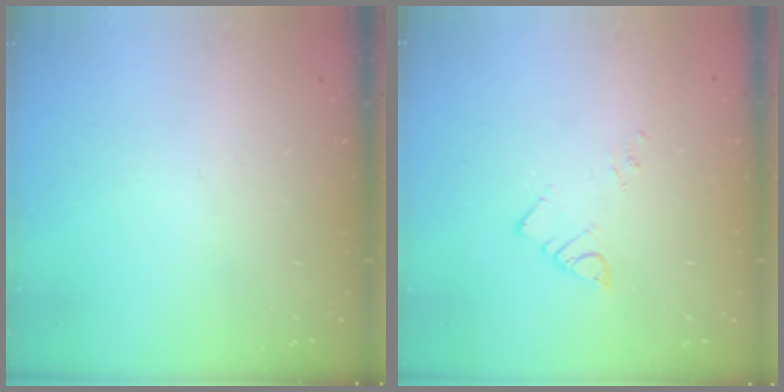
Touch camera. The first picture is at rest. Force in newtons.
{"total": 3.2, "press": 3.2, "slide": 0.4}